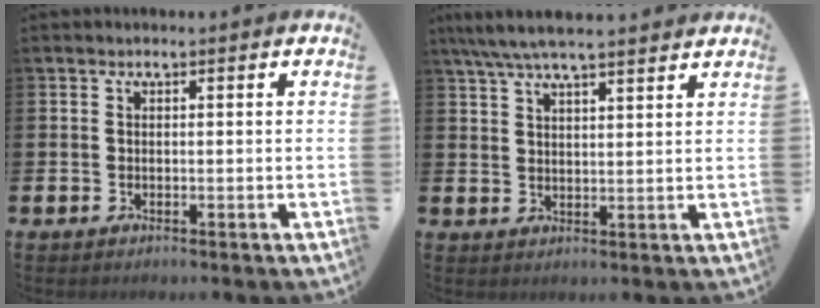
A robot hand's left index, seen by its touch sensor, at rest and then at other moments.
{"total": 6.3, "force": [5.7, 0.7, 2.5], "torque": [-0.063, -0.016, 0.104]}